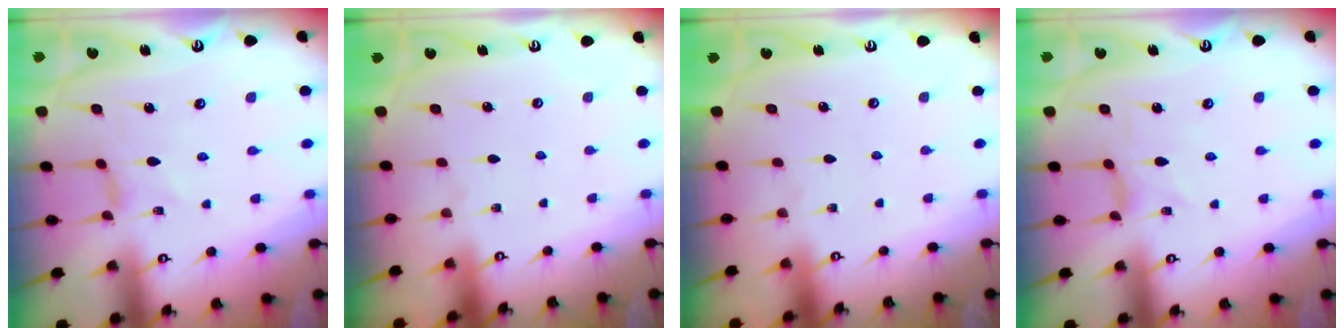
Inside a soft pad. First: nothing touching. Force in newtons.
{"total": 0.0}
{"total": 0.0}
{"total": 1.5, "press": 1.5, "slide": 0.3}